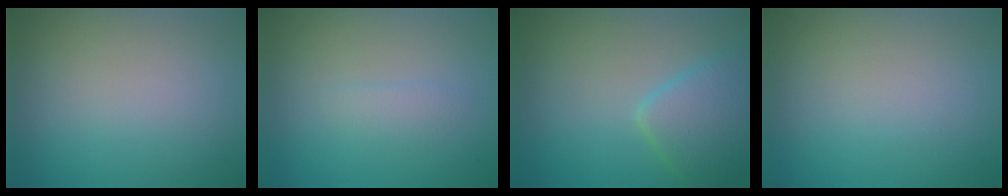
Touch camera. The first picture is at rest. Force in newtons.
{"total": 1.1, "press": 1.1, "slide": 0.0}
{"total": 3.9, "press": 3.9, "slide": 0.2}
{"total": 0.0}